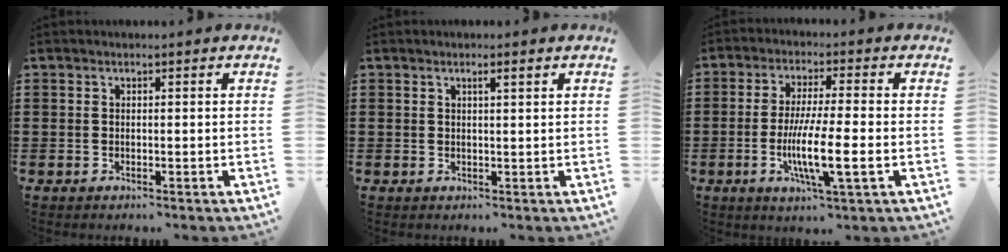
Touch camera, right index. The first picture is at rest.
{"total": 1.3, "force": [0.6, 0.1, 1.2], "torque": [-0.023, 0.001, 0.011]}
{"total": 9.1, "force": [-2.3, 0.9, 8.7], "torque": [-0.165, -0.018, -0.042]}